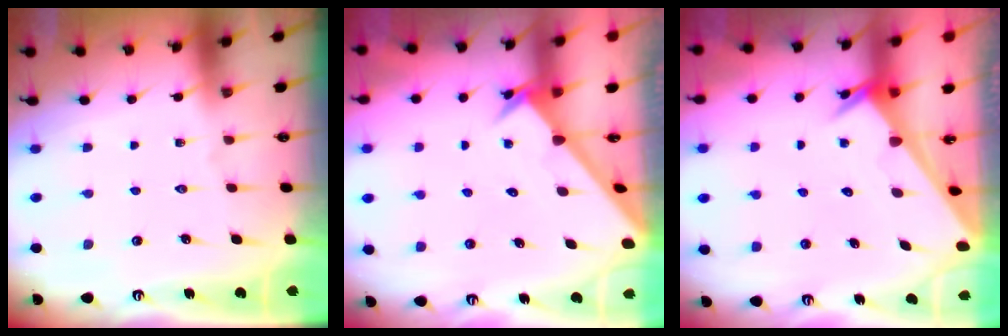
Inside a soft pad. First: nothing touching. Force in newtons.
{"total": 2.6, "press": 2.6, "slide": 0.2}
{"total": 3.3, "press": 3.3, "slide": 0.3}